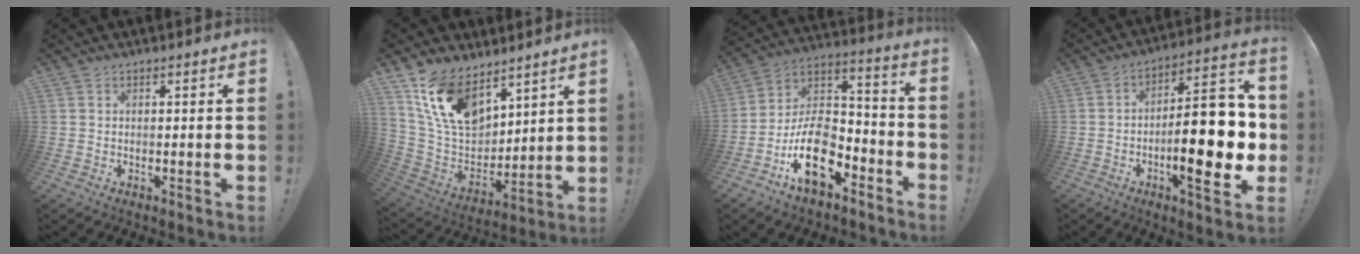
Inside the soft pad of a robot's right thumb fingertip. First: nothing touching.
{"total": 16.7, "force": [10.5, 9.3, 9.1], "torque": [-0.170, -0.062, 0.202]}
{"total": 18.7, "force": [-8.3, 13.2, 10.3], "torque": [-0.158, 0.048, -0.129]}
{"total": 21.3, "force": [-4.8, 7.2, 19.5], "torque": [-0.278, 0.029, -0.071]}